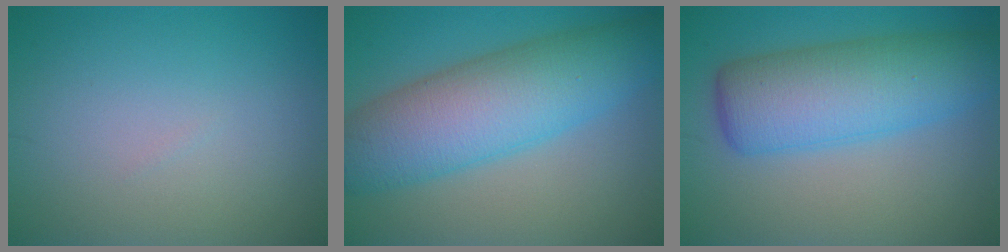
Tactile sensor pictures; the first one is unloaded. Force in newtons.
{"total": 9.6, "press": 9.6, "slide": 0.0}
{"total": 8.2, "press": 8.2, "slide": 0.2}